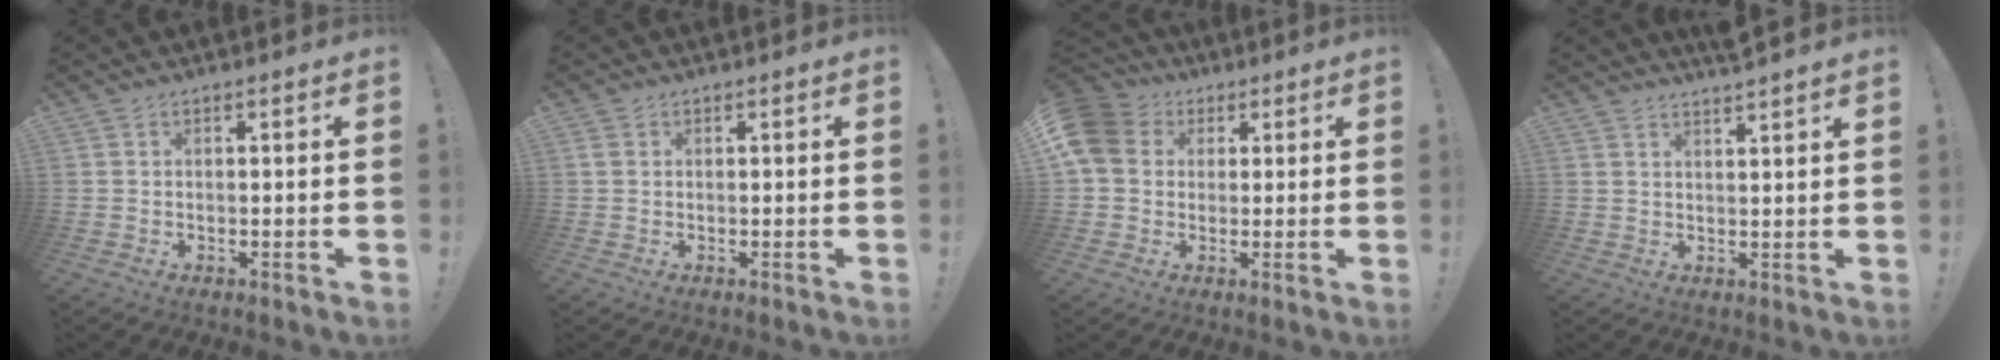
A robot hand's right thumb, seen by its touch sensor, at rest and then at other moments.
{"total": 1.4, "force": [0.5, 1.1, 0.8], "torque": [-0.012, 0.002, 0.010]}
{"total": 11.6, "force": [2.5, 9.9, 5.6], "torque": [-0.091, 0.000, 0.053]}
{"total": 3.4, "force": [3.1, -0.8, 1.2], "torque": [-0.017, -0.022, 0.053]}